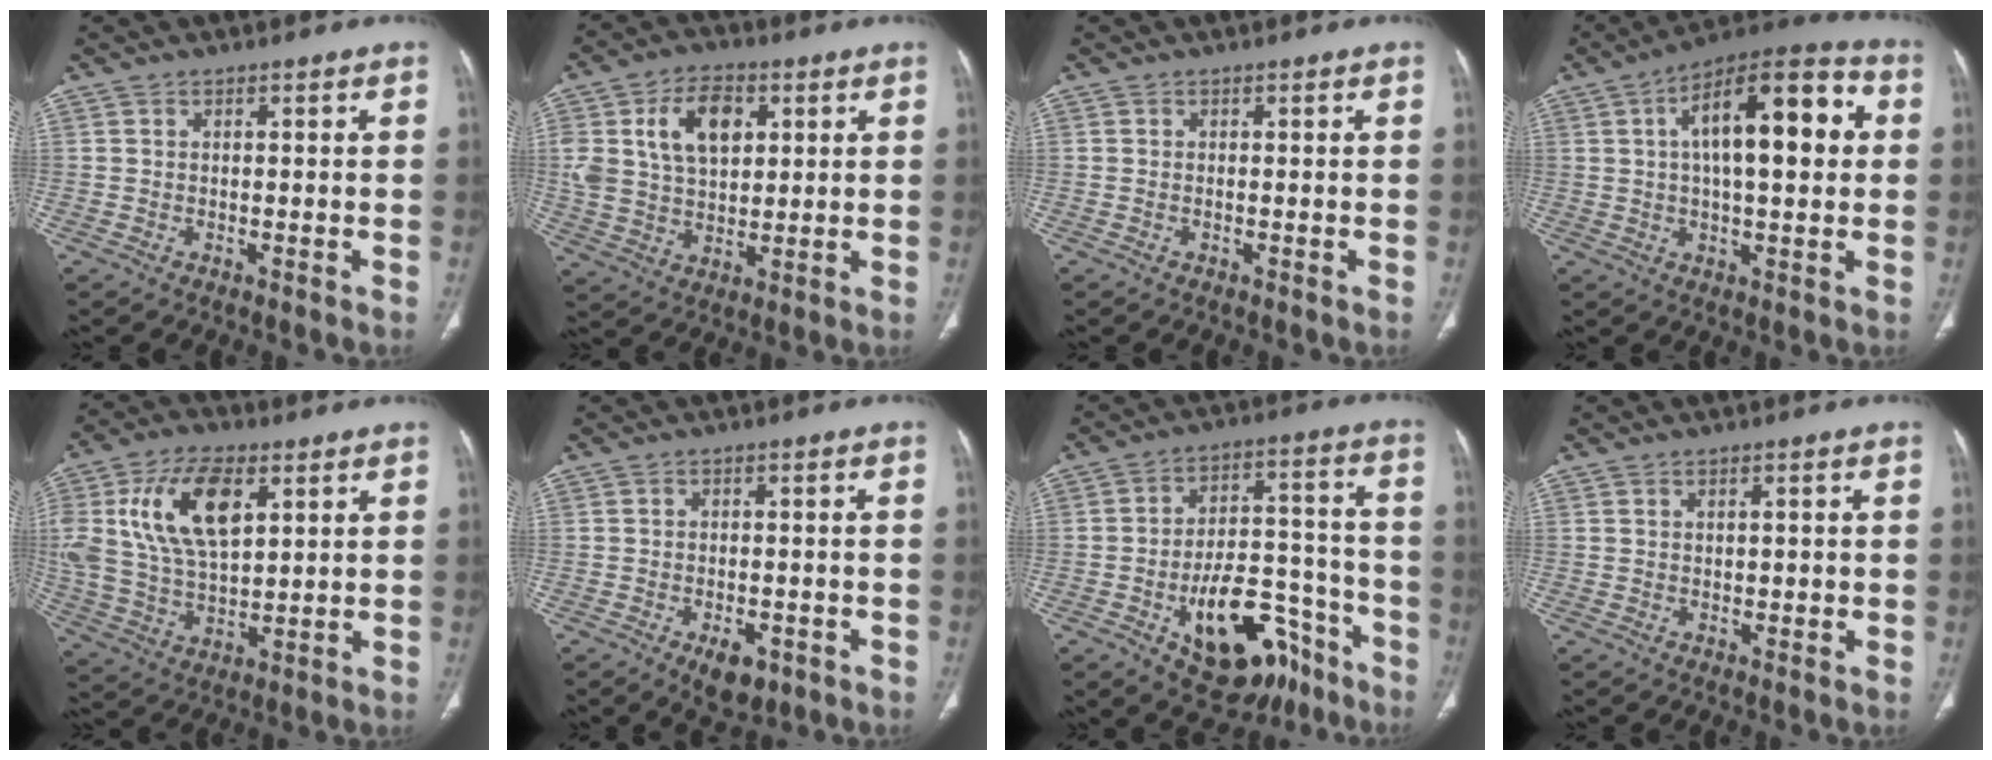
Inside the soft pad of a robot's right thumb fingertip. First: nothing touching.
{"total": 13.2, "force": [4.2, 8.4, 9.3], "torque": [-0.145, -0.001, 0.082]}
{"total": 0.0}
{"total": 19.0, "force": [3.8, 7.5, 17.1], "torque": [-0.238, 0.026, 0.049]}
{"total": 17.8, "force": [5.8, 9.5, 14.0], "torque": [-0.263, -0.008, 0.111]}
{"total": 5.5, "force": [-2.6, 3.1, 3.8], "torque": [-0.045, 0.005, -0.028]}
{"total": 19.6, "force": [-10.2, 10.7, 12.9], "torque": [-0.155, 0.080, -0.139]}
{"total": 1.7, "force": [0.3, 0.9, 1.4], "torque": [-0.017, -0.001, 0.005]}